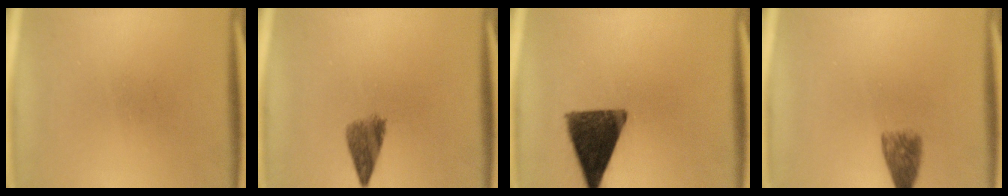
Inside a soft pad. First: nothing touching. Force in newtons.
{"total": 4.2}
{"total": 12.8}
{"total": 3.8}